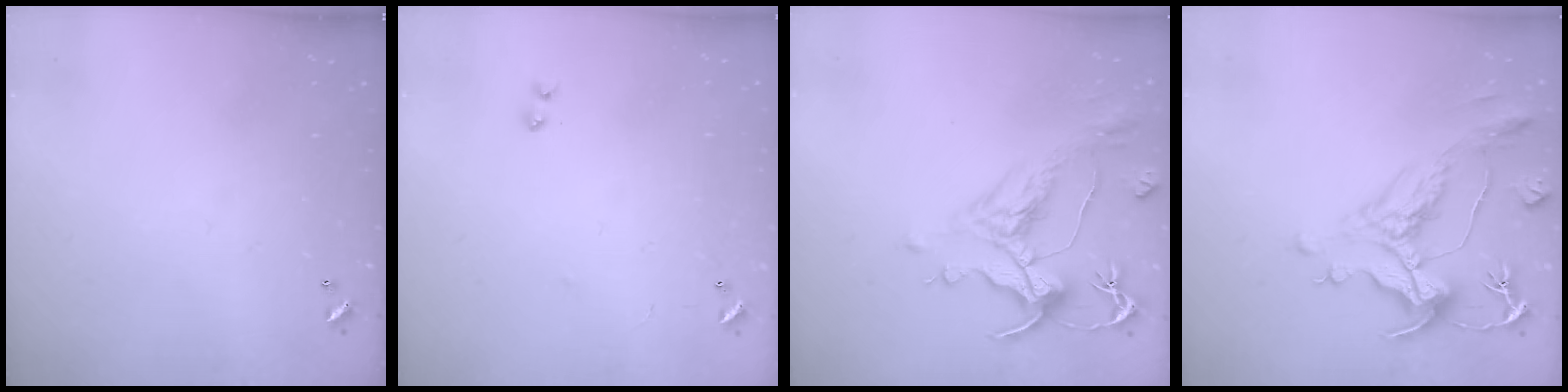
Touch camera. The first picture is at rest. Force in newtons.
{"total": 7.2, "press": 7.2, "slide": 0.5}
{"total": 2.0, "press": 1.5, "slide": 1.4}
{"total": 1.9, "press": 0.8, "slide": 1.7}